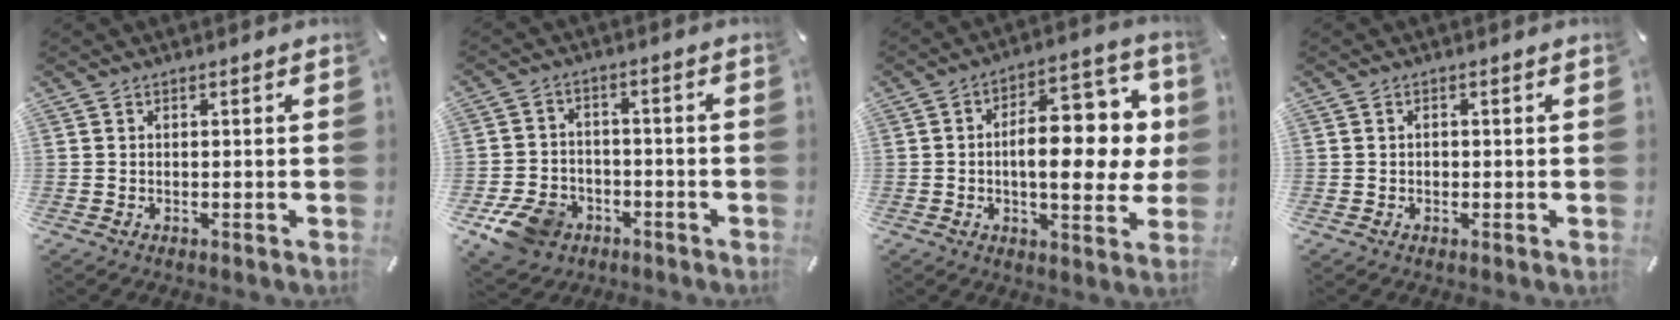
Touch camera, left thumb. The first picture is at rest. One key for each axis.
{"total": 10.0, "fx": -5.3, "fy": 7.4, "fz": 4.2, "tx": -0.087, "ty": 0.036, "tz": -0.096}
{"total": 17.2, "fx": 1.8, "fy": 8.6, "fz": 14.8, "tx": -0.192, "ty": -0.016, "tz": 0.030}
{"total": 1.0, "fx": -0.1, "fy": 0.7, "fz": 0.7, "tx": -0.015, "ty": 0.003, "tz": -0.004}